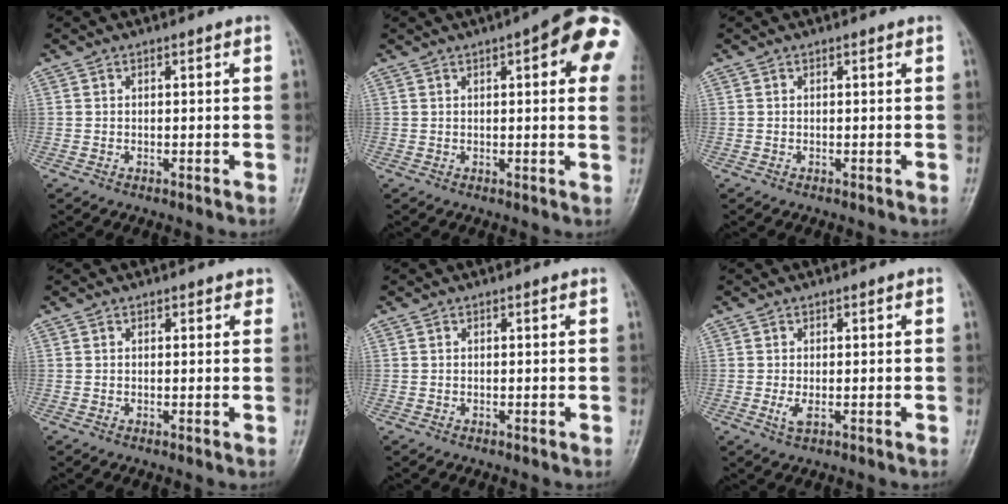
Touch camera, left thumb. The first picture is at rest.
{"total": 14.5, "force": [4.6, 4.1, 13.1], "torque": [-0.142, -0.001, 0.042]}
{"total": 0.0}
{"total": 1.2, "force": [0.8, 0.8, 0.5], "torque": [0.005, -0.003, 0.005]}
{"total": 0.0}
{"total": 2.5, "force": [-0.4, 1.0, 2.3], "torque": [-0.051, -0.001, -0.006]}